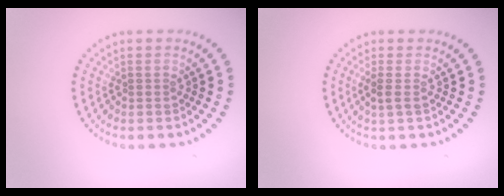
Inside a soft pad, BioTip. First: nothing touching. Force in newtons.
{"total": 1.3, "press": 1.1, "slide": 0.7}